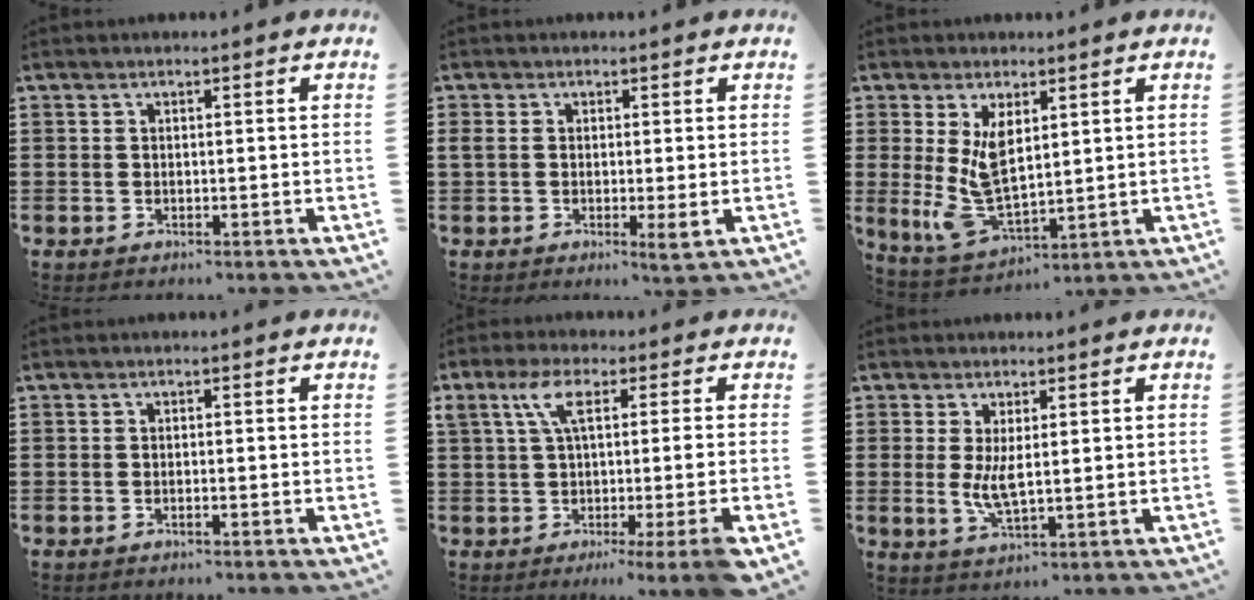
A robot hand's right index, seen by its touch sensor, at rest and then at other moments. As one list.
[{"total": 3.2, "force": [0.1, 1.2, 3.0], "torque": [-0.061, -0.001, 0.001]}, {"total": 8.2, "force": [1.4, 3.9, 7.1], "torque": [-0.162, -0.013, 0.027]}, {"total": 0.5, "force": [-0.3, 0.0, 0.4], "torque": [-0.007, -0.003, -0.006]}, {"total": 8.5, "force": [0.5, 0.3, 8.5], "torque": [-0.163, -0.001, 0.003]}, {"total": 4.3, "force": [0.7, 1.3, 4.1], "torque": [-0.079, -0.007, 0.009]}]